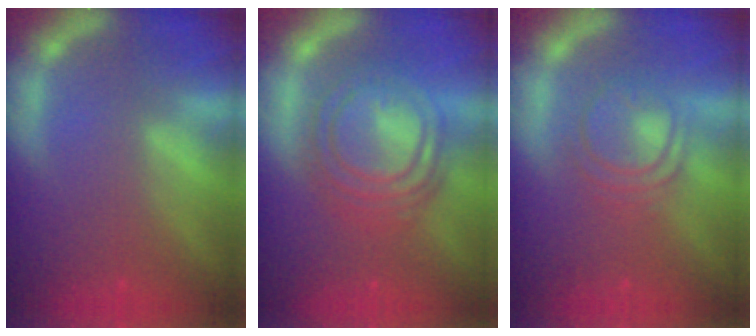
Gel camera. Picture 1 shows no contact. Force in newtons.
{"total": 10.0}
{"total": 5.0}